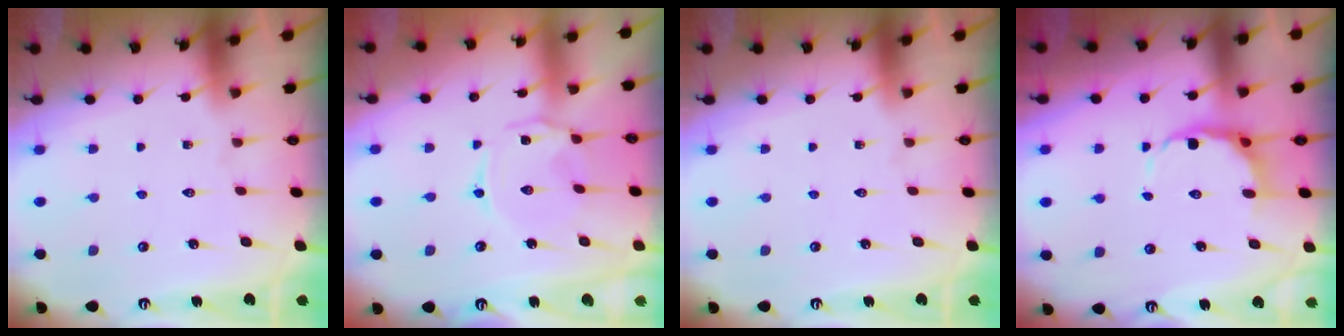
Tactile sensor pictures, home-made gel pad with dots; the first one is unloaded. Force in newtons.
{"total": 1.6, "press": 1.5, "slide": 0.4}
{"total": 0.0}
{"total": 7.2, "press": 6.8, "slide": 2.3}